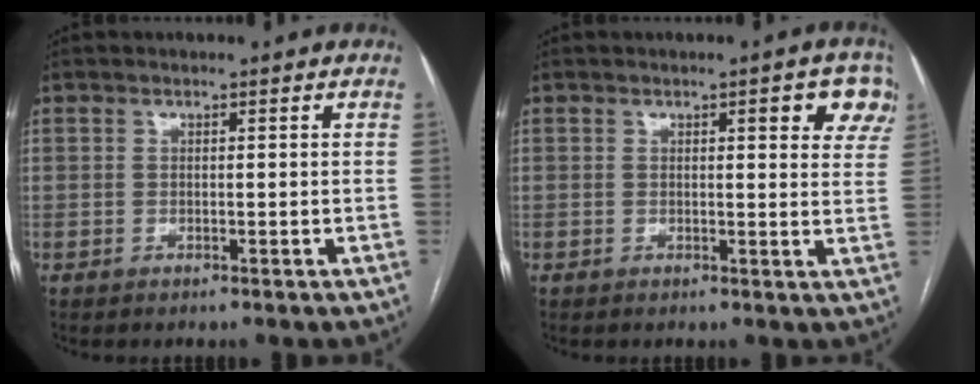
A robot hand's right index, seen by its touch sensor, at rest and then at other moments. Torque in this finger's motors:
{"motor_torque": [0.03, 0.00, 0.08, 0.04]}